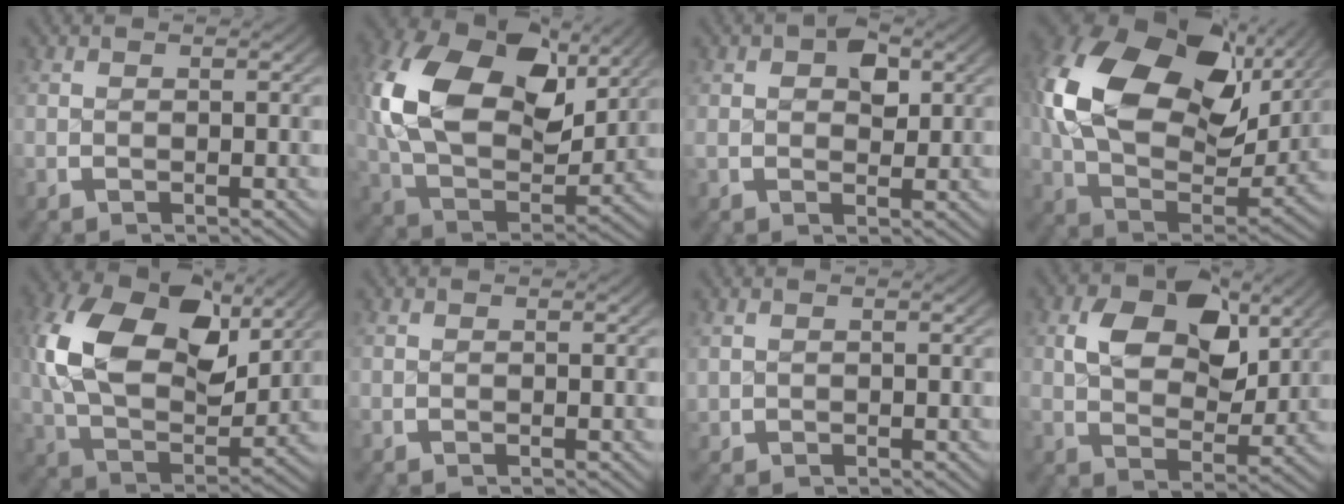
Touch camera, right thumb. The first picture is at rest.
{"total": 17.1, "force": [2.8, 11.0, 12.8], "torque": [-0.278, -0.037, 0.058]}
{"total": 3.0, "force": [0.9, 2.0, 2.1], "torque": [-0.027, -0.006, 0.019]}
{"total": 21.6, "force": [4.9, 13.3, 16.3], "torque": [-0.324, -0.015, 0.079]}
{"total": 15.4, "force": [2.6, 9.8, 11.6], "torque": [-0.248, -0.034, 0.051]}
{"total": 0.0}
{"total": 0.8, "force": [0.4, 0.7, 0.1], "torque": [-0.005, -0.002, 0.014]}
{"total": 8.6, "force": [2.3, 5.2, 6.5], "torque": [-0.111, -0.015, 0.043]}